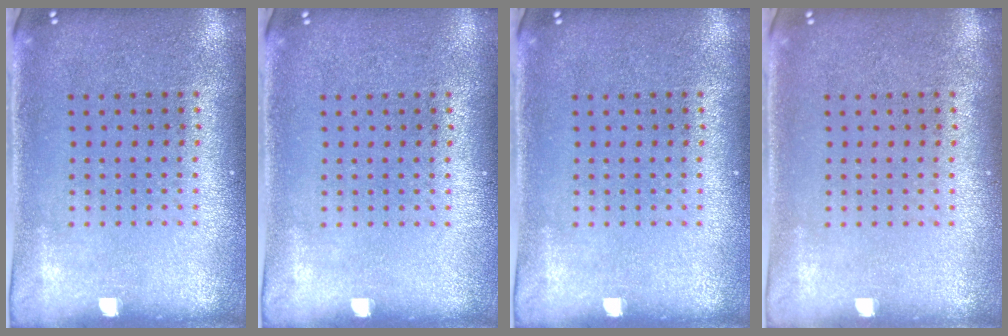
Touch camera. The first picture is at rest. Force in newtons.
{"total": 0.0}
{"total": 0.0}
{"total": 0.0}